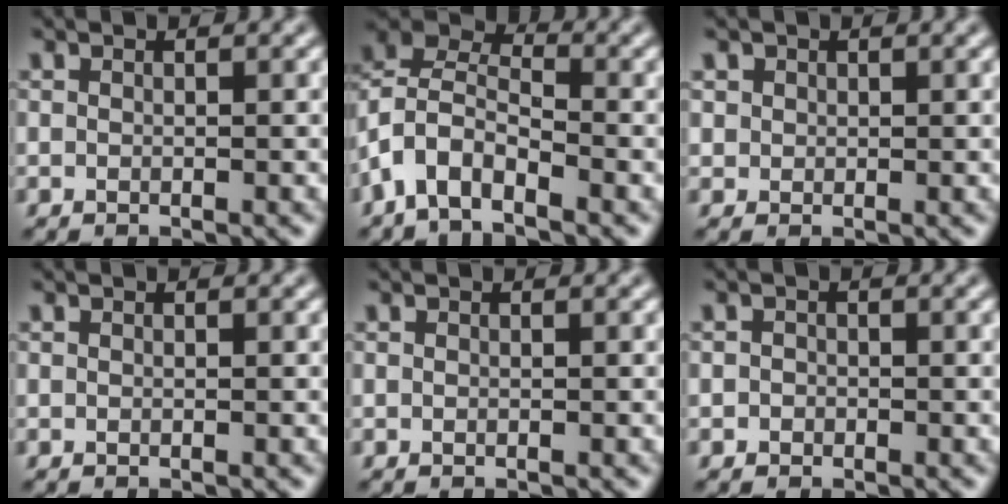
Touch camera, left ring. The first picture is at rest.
{"total": 6.6, "force": [-3.6, 3.4, 4.3], "torque": [-0.085, 0.005, -0.086]}
{"total": 1.1, "force": [0.5, 1.0, 0.1], "torque": [0.005, -0.005, 0.010]}
{"total": 0.0}
{"total": 0.0}
{"total": 0.8, "force": [-0.3, 0.7, 0.0], "torque": [0.006, -0.003, -0.006]}